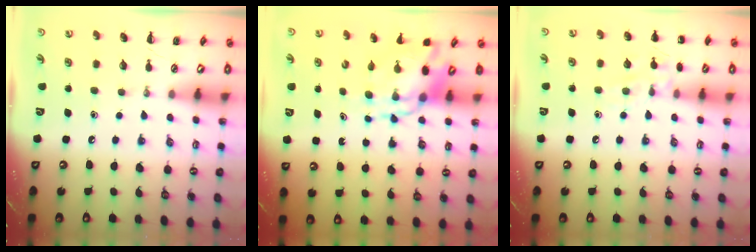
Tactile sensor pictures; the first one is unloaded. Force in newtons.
{"total": 8.4, "press": 8.0, "slide": 2.2}
{"total": 9.2, "press": 9.1, "slide": 1.7}